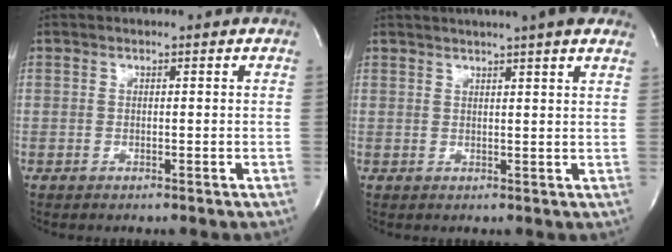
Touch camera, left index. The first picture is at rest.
{"total": 9.1, "force": [7.4, 0.2, 5.4], "torque": [-0.081, 0.021, 0.080]}